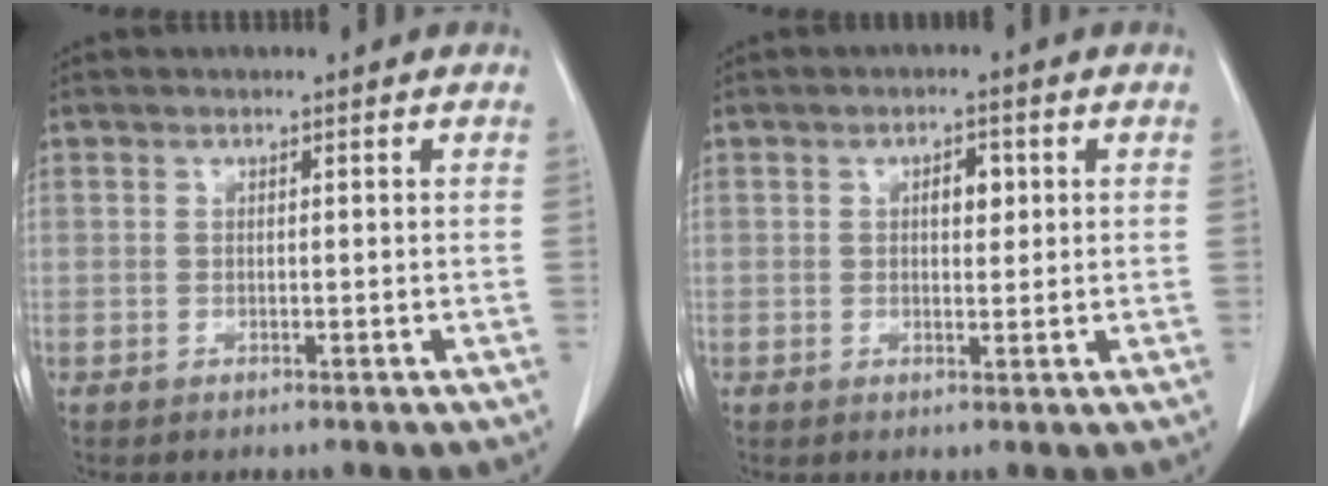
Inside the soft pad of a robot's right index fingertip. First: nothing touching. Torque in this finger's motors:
{"motor_torque": [0.24, 0.06, 0.14, 0.04]}